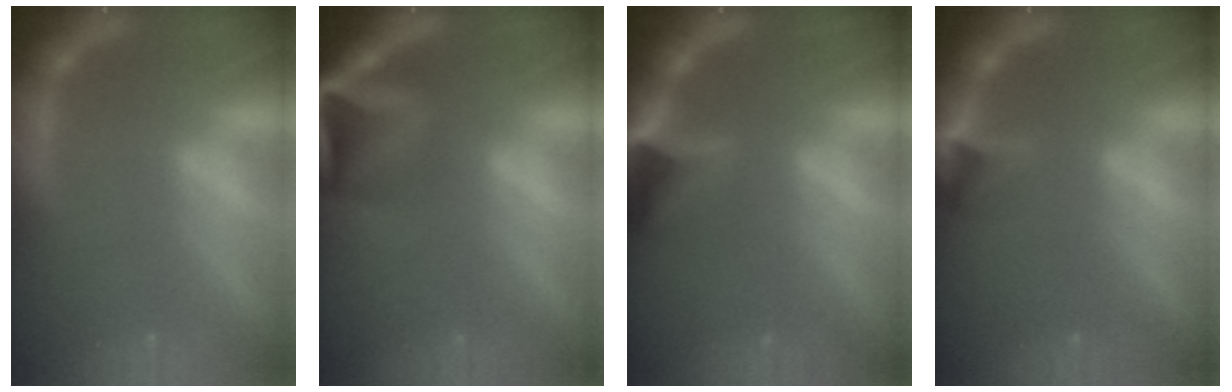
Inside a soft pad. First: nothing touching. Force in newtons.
{"total": 8.1}
{"total": 5.9}
{"total": 2.9}